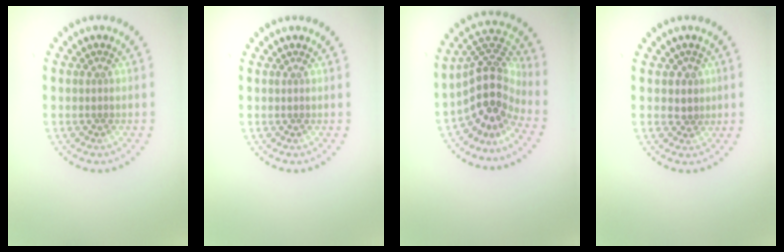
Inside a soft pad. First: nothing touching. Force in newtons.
{"total": 0.0}
{"total": 4.9, "press": 3.5, "slide": 3.4}
{"total": 1.4, "press": 1.1, "slide": 0.9}